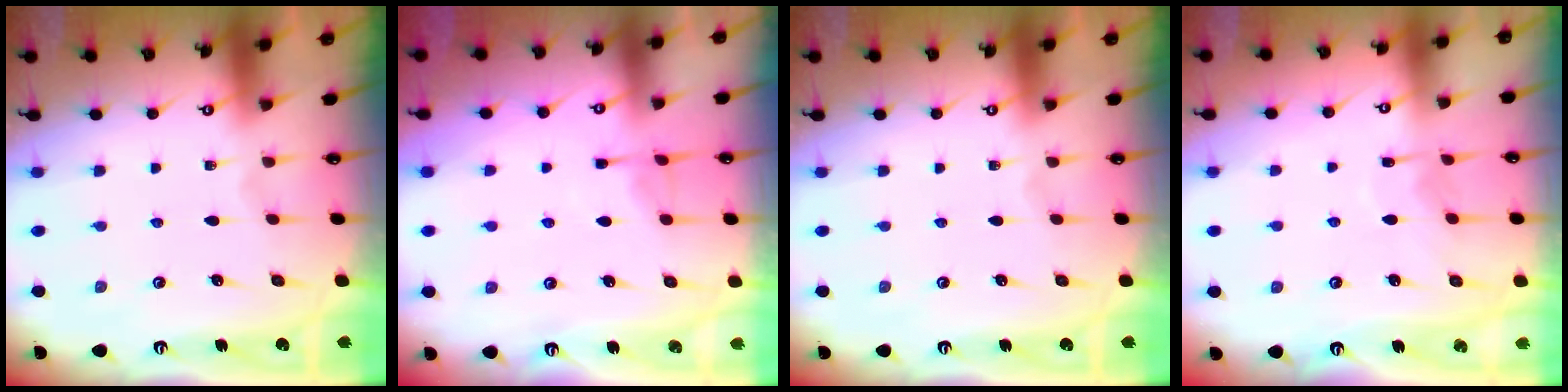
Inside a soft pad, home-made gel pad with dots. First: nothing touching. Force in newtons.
{"total": 4.4, "press": 4.3, "slide": 0.7}
{"total": 0.0}
{"total": 6.1, "press": 6.1, "slide": 0.6}